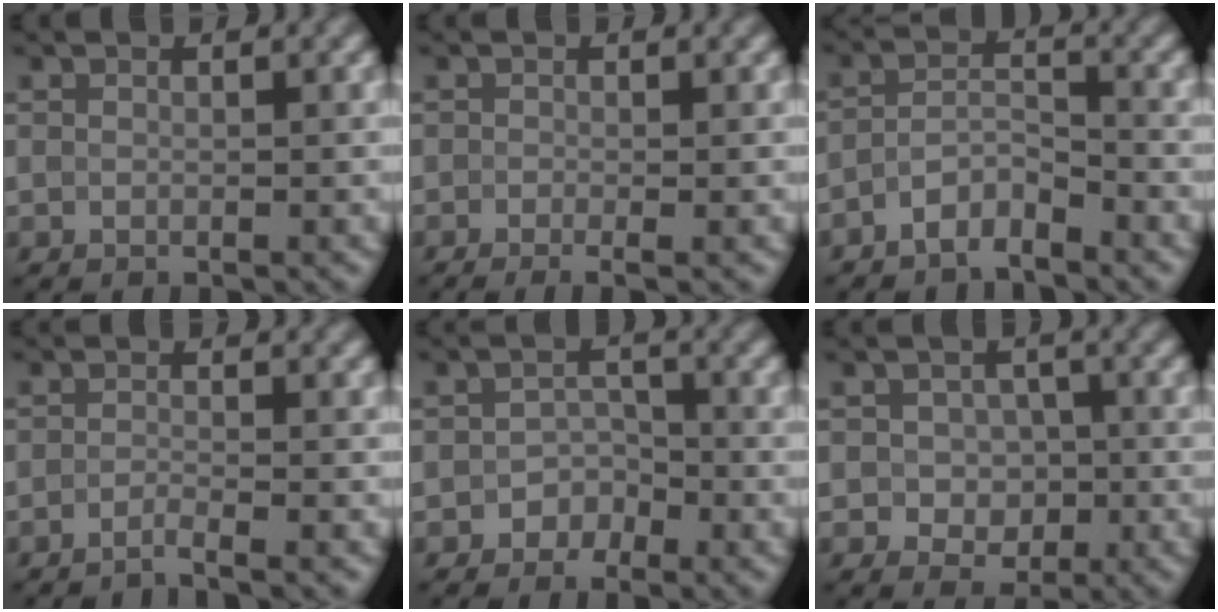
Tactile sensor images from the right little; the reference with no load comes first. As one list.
[{"total": 1.7, "force": [-1.3, 0.2, 1.1], "torque": [-0.013, -0.013, -0.013]}, {"total": 2.8, "force": [-2.7, 0.4, 0.4], "torque": [-0.017, 0.007, -0.049]}, {"total": 1.7, "force": [-1.7, -0.3, -0.2], "torque": [0.009, -0.005, -0.034]}, {"total": 2.0, "force": [-1.7, 0.8, -0.6], "torque": [0.012, 0.006, -0.025]}, {"total": 2.4, "force": [-1.0, 2.1, 0.7], "torque": [-0.009, -0.007, -0.011]}]